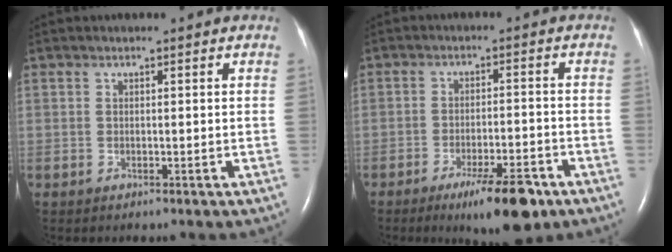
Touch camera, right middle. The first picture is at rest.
{"total": 8.9, "force": [-5.6, 1.6, 6.6], "torque": [-0.105, -0.012, -0.084]}